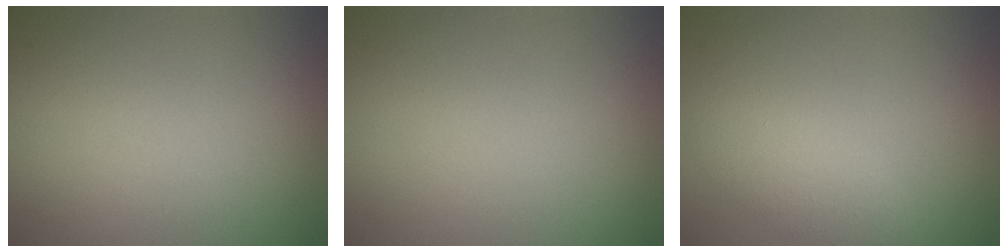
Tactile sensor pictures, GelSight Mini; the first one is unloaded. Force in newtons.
{"total": 0.0}
{"total": 2.8, "press": 2.8, "slide": 0.1}